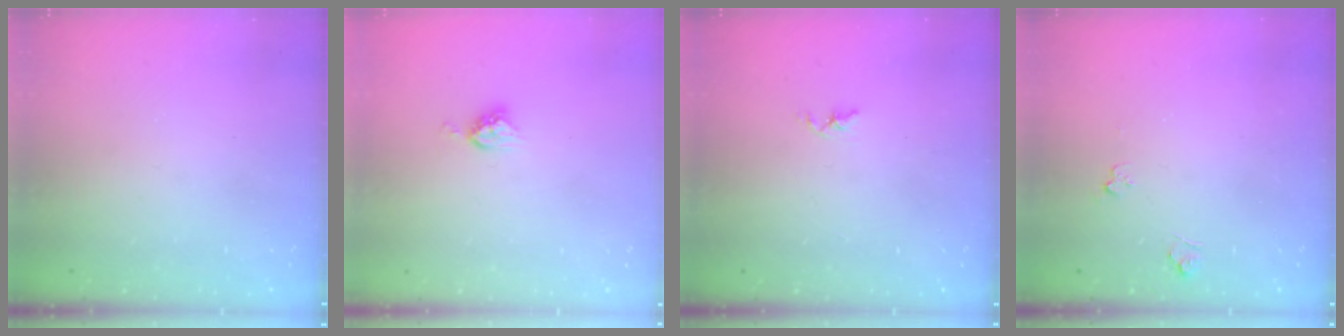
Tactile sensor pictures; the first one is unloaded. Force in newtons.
{"total": 5.4, "press": 5.4, "slide": 0.1}
{"total": 1.8, "press": 1.7, "slide": 0.3}
{"total": 3.6, "press": 3.6, "slide": 0.4}